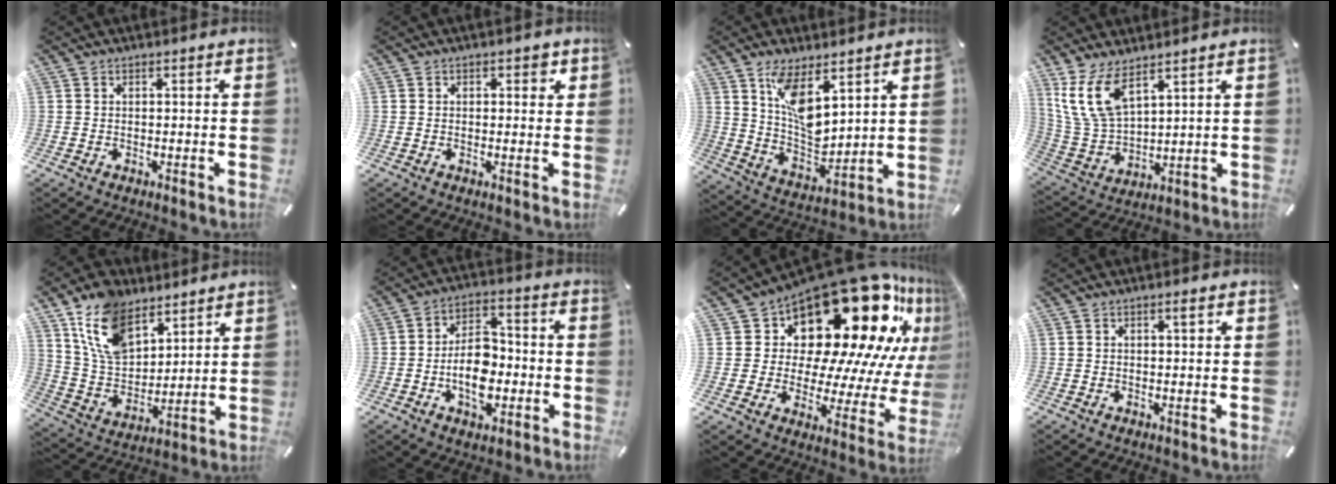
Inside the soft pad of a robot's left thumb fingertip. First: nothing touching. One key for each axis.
{"total": 2.0, "fx": 0.8, "fy": 1.2, "fz": 1.4, "tx": -0.007, "ty": -0.003, "tz": 0.007}
{"total": 11.0, "fx": 6.8, "fy": 5.2, "fz": 6.9, "tx": -0.136, "ty": -0.044, "tz": 0.123}
{"total": 12.1, "fx": 7.6, "fy": 5.8, "fz": 7.4, "tx": -0.187, "ty": -0.029, "tz": 0.142}
{"total": 14.7, "fx": 9.4, "fy": 8.9, "fz": 7.0, "tx": -0.166, "ty": -0.045, "tz": 0.179}
{"total": 11.6, "fx": -2.9, "fy": 7.8, "fz": 8.2, "tx": -0.143, "ty": 0.006, "tz": -0.051}
{"total": 26.5, "fx": 16.8, "fy": 13.2, "fz": 15.7, "tx": -0.191, "ty": -0.163, "tz": 0.295}
{"total": 1.5, "fx": 0.6, "fy": 0.5, "fz": 1.3, "tx": -0.017, "ty": 0.000, "tz": 0.007}